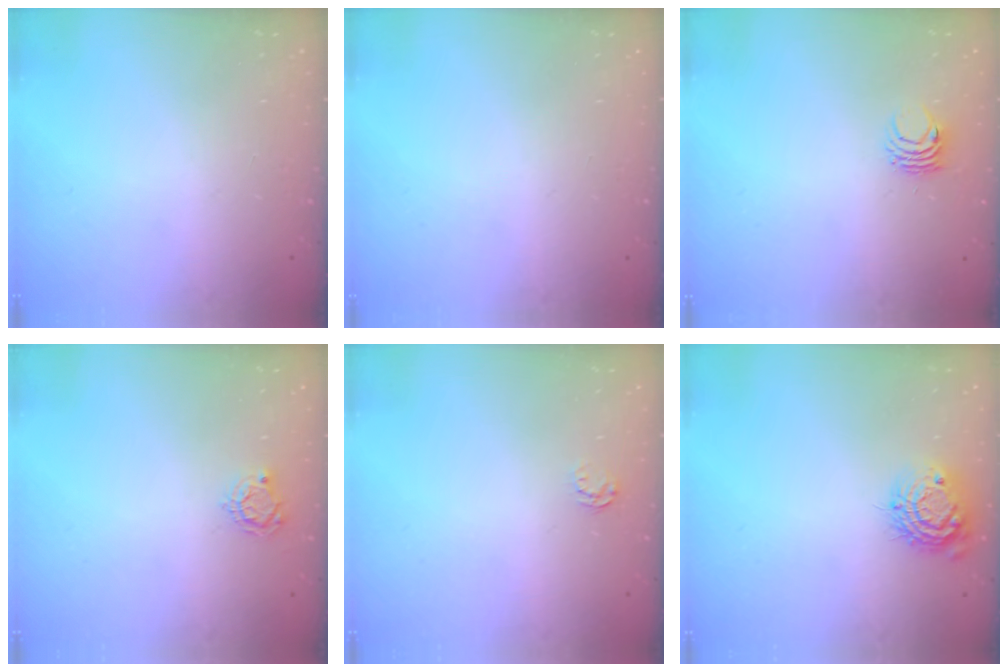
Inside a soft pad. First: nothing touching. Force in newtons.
{"total": 0.0}
{"total": 4.2, "press": 4.2, "slide": 0.4}
{"total": 4.3, "press": 4.2, "slide": 0.5}
{"total": 2.6, "press": 2.6, "slide": 0.4}
{"total": 9.8, "press": 9.7, "slide": 0.5}